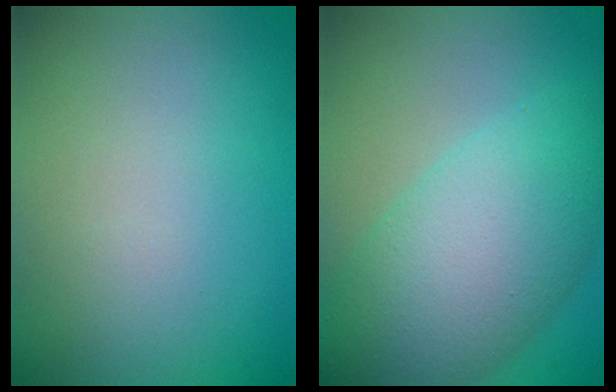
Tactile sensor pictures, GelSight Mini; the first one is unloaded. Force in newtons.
{"total": 9.1, "press": 9.1, "slide": 0.1}